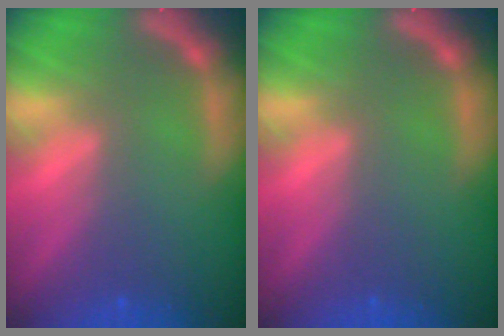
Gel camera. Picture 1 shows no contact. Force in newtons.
{"total": 0.0}